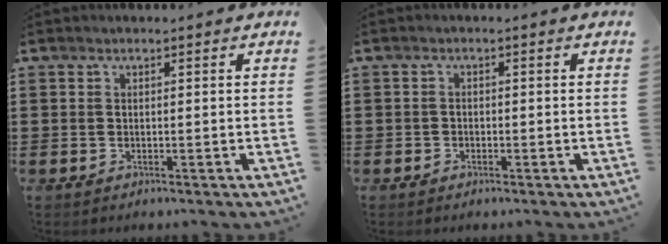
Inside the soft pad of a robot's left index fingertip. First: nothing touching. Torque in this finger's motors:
{"motor_torque": [-0.68, 0.98, -0.01, -0.01]}